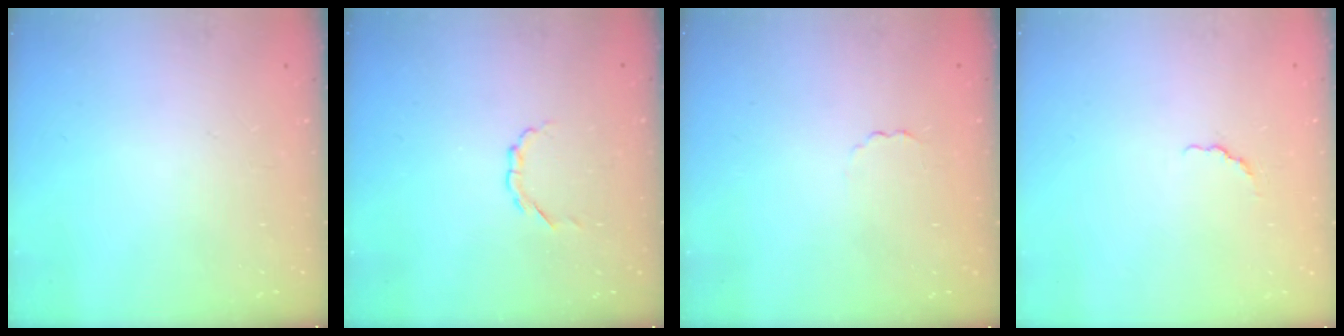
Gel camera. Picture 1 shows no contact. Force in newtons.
{"total": 2.7, "press": 2.5, "slide": 1.0}
{"total": 1.4, "press": 1.3, "slide": 0.4}
{"total": 1.5, "press": 1.3, "slide": 0.7}